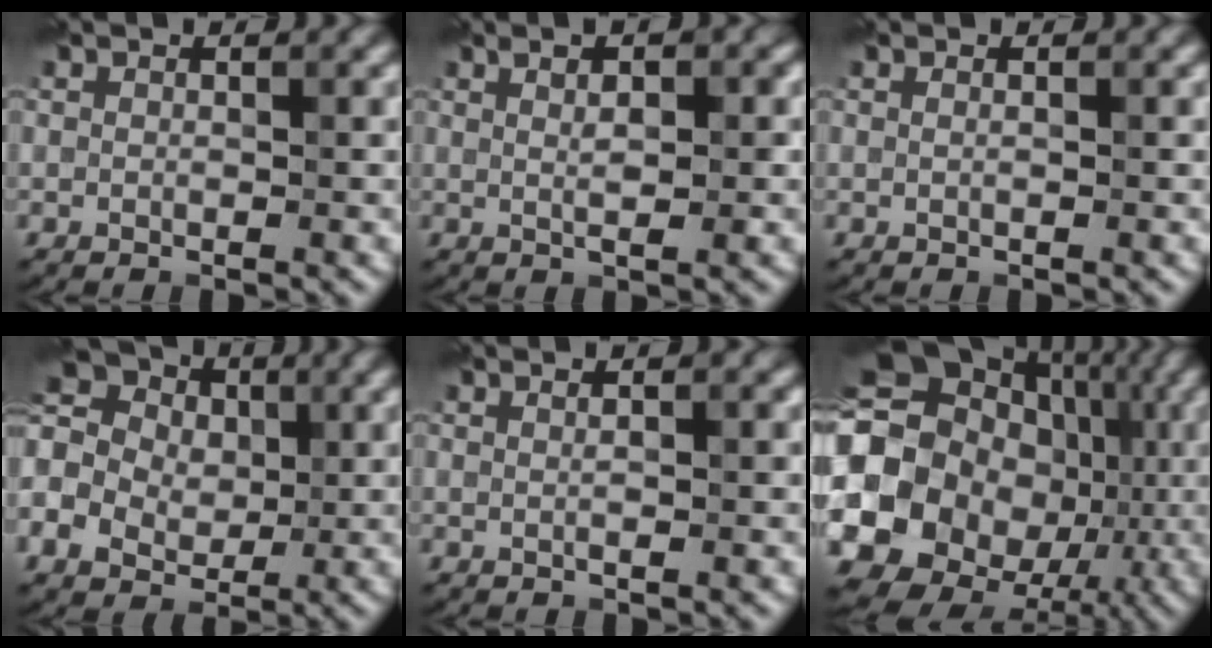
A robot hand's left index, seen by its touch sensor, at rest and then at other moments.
{"total": 3.6, "force": [1.1, 1.2, 3.2], "torque": [-0.025, 0.006, 0.004]}
{"total": 0.5, "force": [0.1, 0.2, 0.5], "torque": [-0.007, -0.001, -0.003]}
{"total": 10.4, "force": [0.4, 8.7, 5.7], "torque": [-0.130, 0.027, -0.034]}
{"total": 1.7, "force": [0.4, 0.5, 1.6], "torque": [-0.008, -0.007, -0.004]}
{"total": 21.0, "force": [-2.3, 18.5, 9.7], "torque": [-0.178, -0.001, -0.069]}